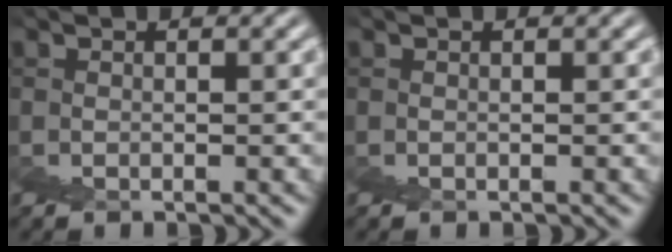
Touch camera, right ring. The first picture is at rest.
{"total": 0.0}